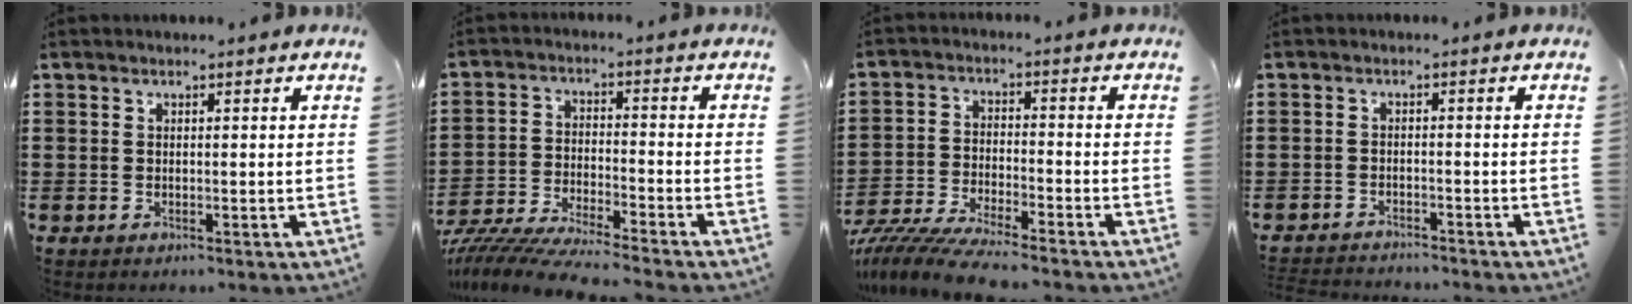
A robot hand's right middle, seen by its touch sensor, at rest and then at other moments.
{"total": 6.8, "force": [-6.6, -0.3, 1.6], "torque": [-0.045, -0.012, -0.135]}
{"total": 6.9, "force": [-6.6, 0.0, 2.1], "torque": [-0.053, -0.009, -0.132]}
{"total": 2.1, "force": [-2.1, 0.1, -0.1], "torque": [-0.005, 0.000, -0.046]}